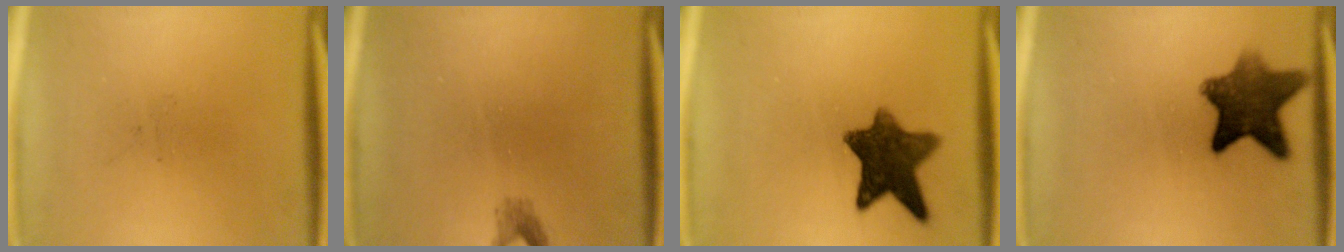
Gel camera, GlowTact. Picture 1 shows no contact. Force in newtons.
{"total": 1.2}
{"total": 9.8}
{"total": 9.8}